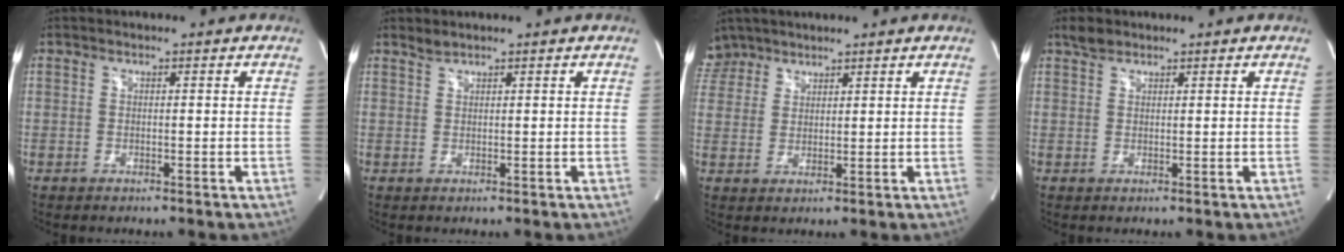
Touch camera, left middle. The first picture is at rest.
{"total": 1.0, "force": [1.0, -0.1, 0.1], "torque": [-0.005, 0.002, 0.024]}
{"total": 5.0, "force": [4.2, 2.7, -0.4], "torque": [0.013, 0.011, 0.084]}
{"total": 1.8, "force": [1.5, 0.8, 0.4], "torque": [-0.013, 0.008, 0.030]}